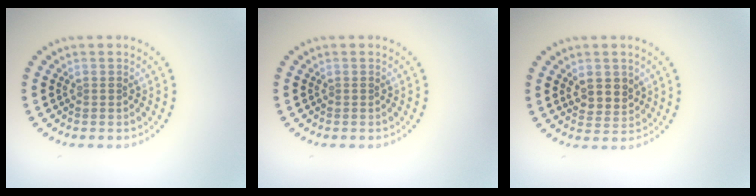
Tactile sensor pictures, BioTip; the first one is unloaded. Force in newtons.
{"total": 0.0}
{"total": 2.7, "press": 2.5, "slide": 0.8}